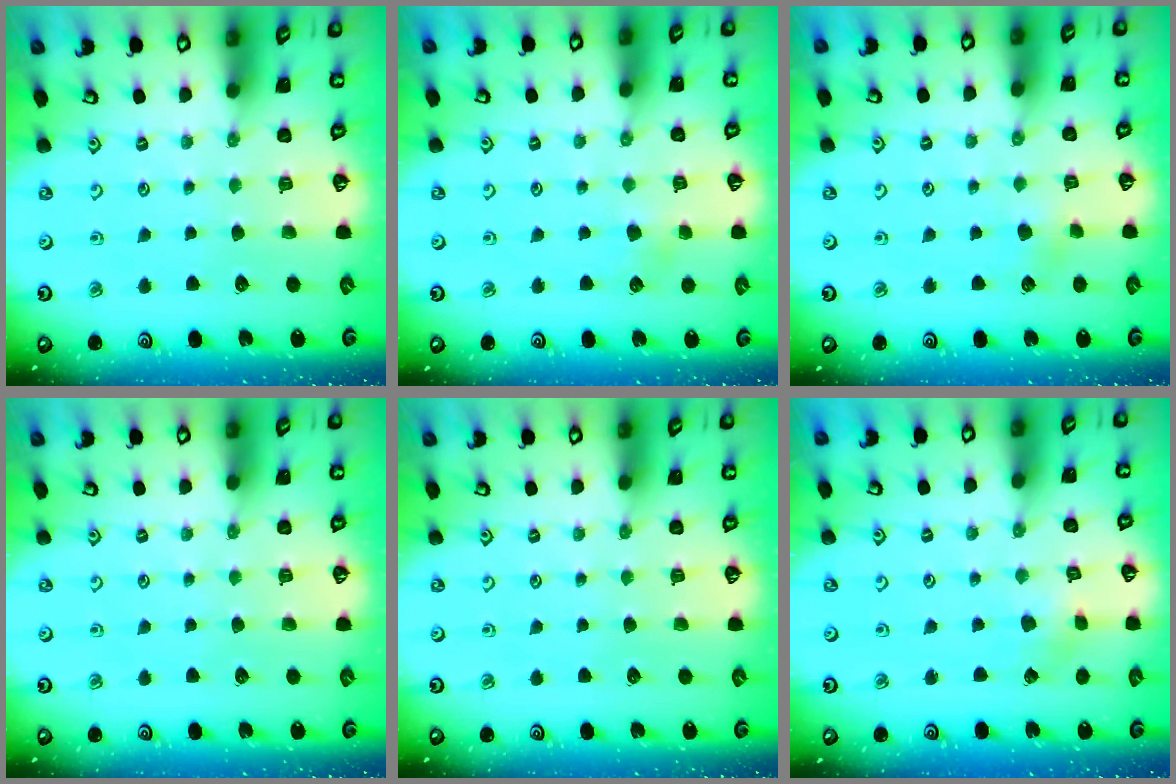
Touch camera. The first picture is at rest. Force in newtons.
{"total": 3.5, "press": 3.4, "slide": 0.5}
{"total": 3.0, "press": 2.9, "slide": 0.5}
{"total": 0.0}
{"total": 0.0}
{"total": 2.4, "press": 2.4, "slide": 0.3}